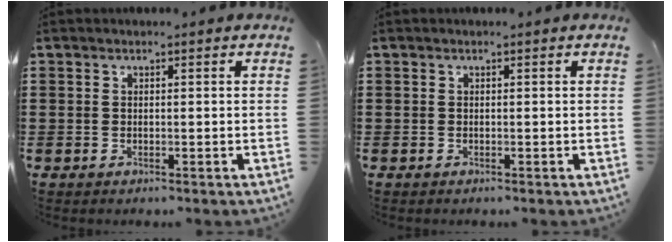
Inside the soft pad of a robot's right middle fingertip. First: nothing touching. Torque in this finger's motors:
{"motor_torque": [0.06, 0.00, 0.00, 0.01]}